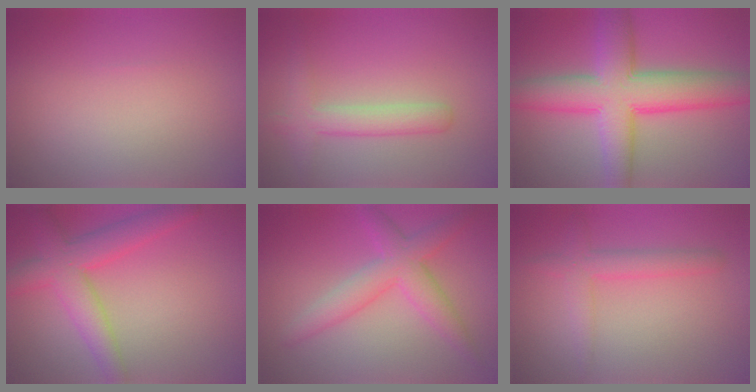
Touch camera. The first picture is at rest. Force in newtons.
{"total": 3.0, "press": 3.0, "slide": 0.2}
{"total": 9.7, "press": 9.7, "slide": 0.1}
{"total": 5.7, "press": 5.7, "slide": 0.2}
{"total": 4.4, "press": 4.4, "slide": 0.0}
{"total": 2.7, "press": 2.7, "slide": 0.2}